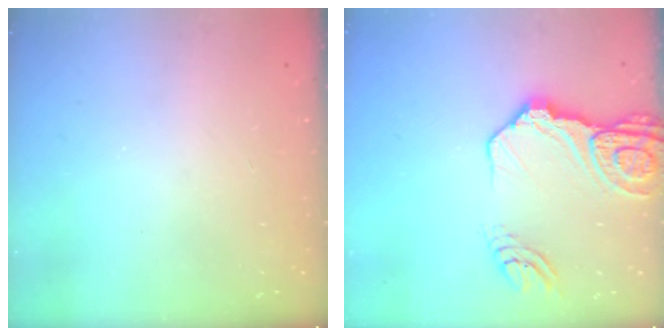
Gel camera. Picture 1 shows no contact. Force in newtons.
{"total": 16.7, "press": 16.6, "slide": 1.9}